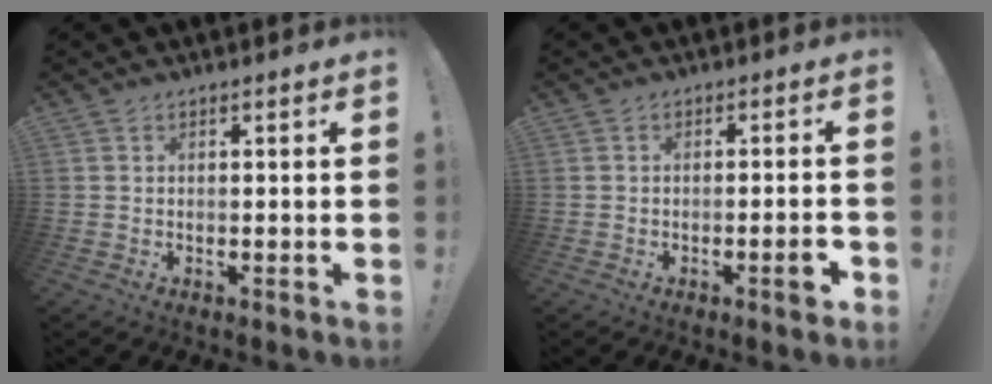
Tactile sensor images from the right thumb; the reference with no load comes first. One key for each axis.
{"total": 4.5, "fx": -2.1, "fy": 0.6, "fz": 4.0, "tx": -0.056, "ty": 0.005, "tz": -0.032}